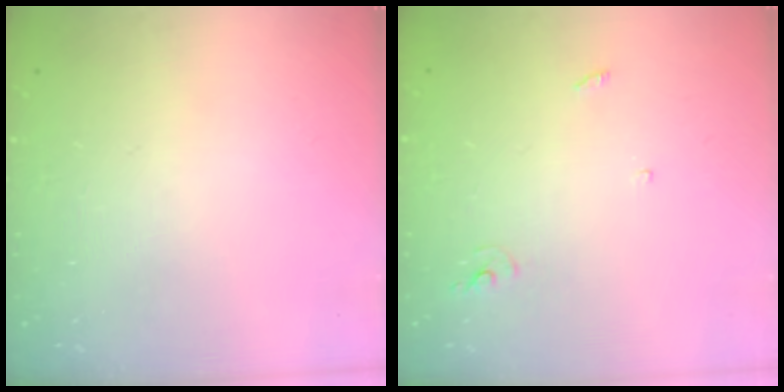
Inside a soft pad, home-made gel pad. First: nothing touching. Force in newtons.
{"total": 2.4, "press": 2.4, "slide": 0.1}